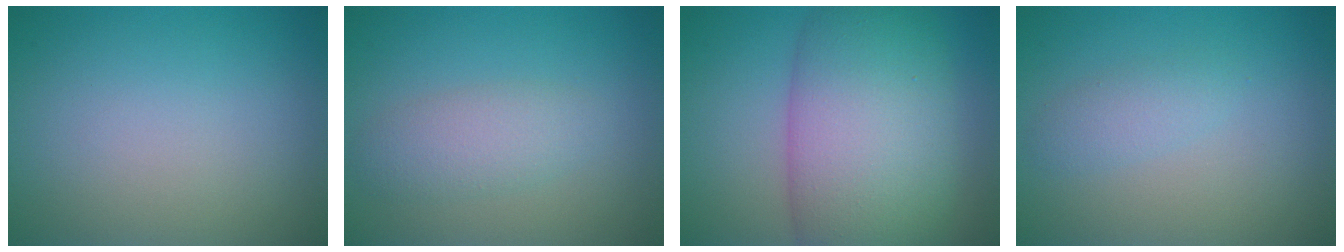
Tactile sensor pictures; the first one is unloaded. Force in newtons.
{"total": 2.7, "press": 2.7, "slide": 0.0}
{"total": 11.4, "press": 11.4, "slide": 0.2}
{"total": 1.5, "press": 1.5, "slide": 0.1}